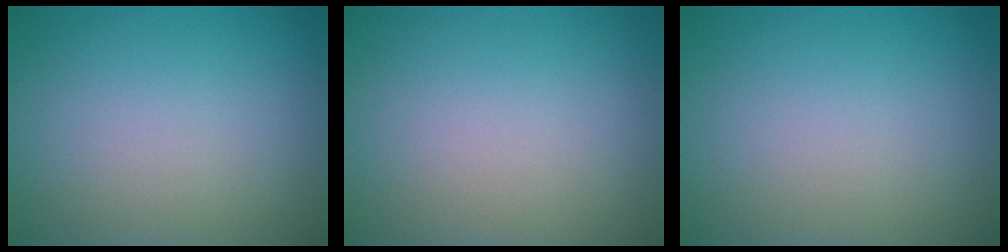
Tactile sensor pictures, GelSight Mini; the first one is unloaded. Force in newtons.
{"total": 0.0}
{"total": 0.0}